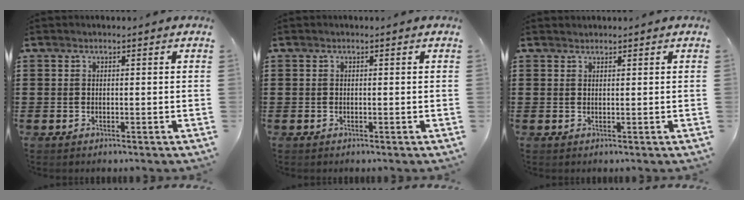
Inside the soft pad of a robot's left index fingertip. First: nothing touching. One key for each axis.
{"total": 0.0}
{"total": 0.7, "fx": 0.7, "fy": 0.1, "fz": -0.1, "tx": 0.001, "ty": -0.001, "tz": 0.014}